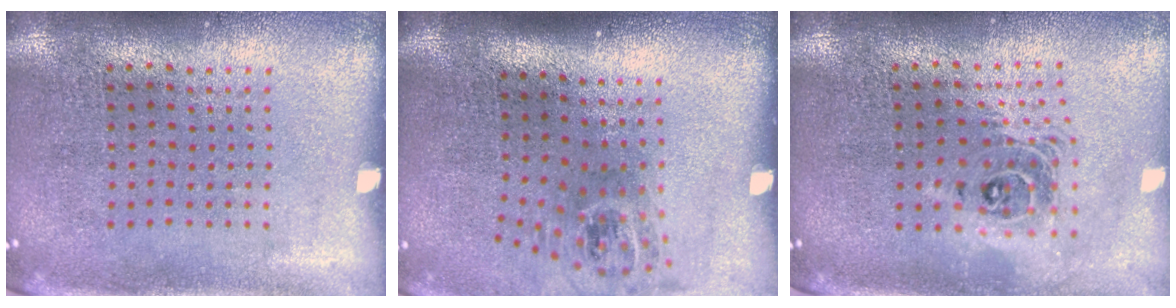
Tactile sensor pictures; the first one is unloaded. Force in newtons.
{"total": 1.7, "press": 1.2, "slide": 1.2}
{"total": 2.0, "press": 1.5, "slide": 1.3}